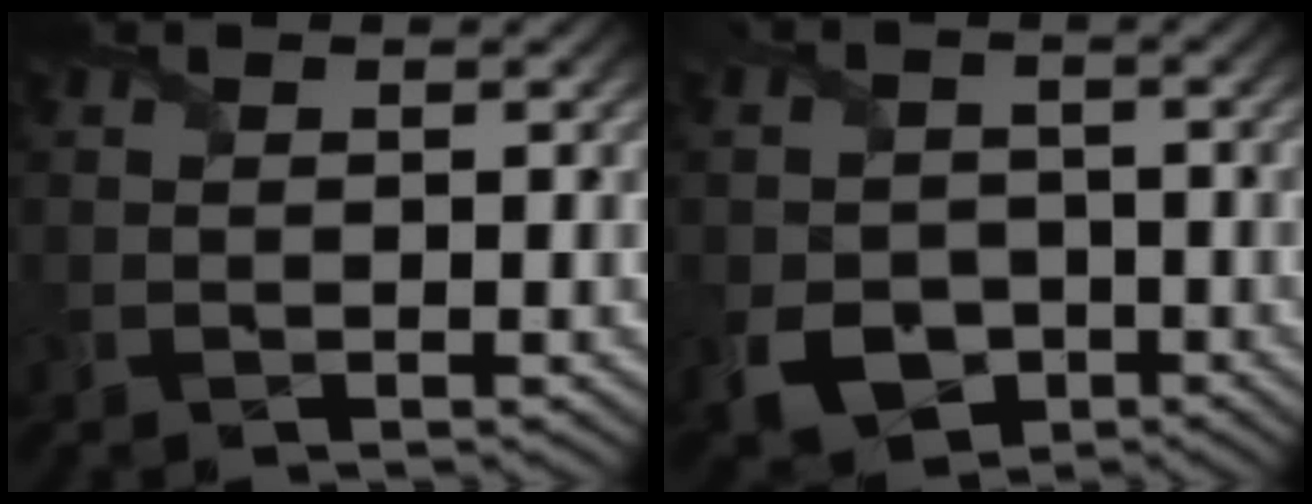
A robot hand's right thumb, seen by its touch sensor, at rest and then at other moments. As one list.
[{"total": 6.4, "force": [-2.6, 5.0, 2.9], "torque": [-0.068, -0.019, -0.057]}]